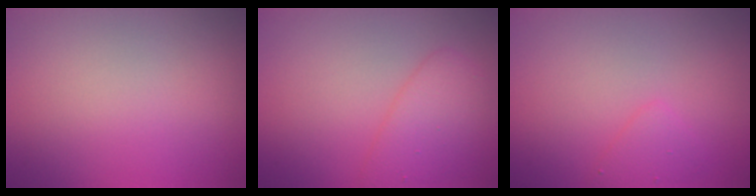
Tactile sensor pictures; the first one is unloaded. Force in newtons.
{"total": 3.0, "press": 3.0, "slide": 0.1}
{"total": 1.4, "press": 1.4, "slide": 0.1}